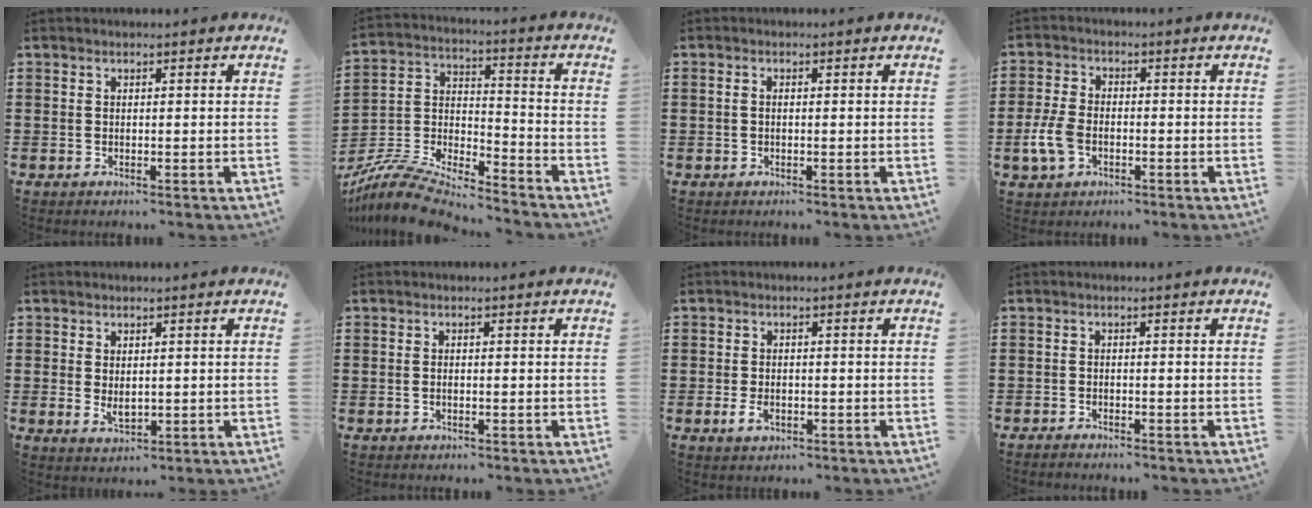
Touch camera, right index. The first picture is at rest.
{"total": 9.3, "force": [-8.7, 1.4, 2.9], "torque": [-0.070, 0.007, -0.177]}
{"total": 0.5, "force": [-0.2, 0.2, 0.4], "torque": [-0.010, -0.003, -0.004]}
{"total": 5.1, "force": [-1.6, 3.1, 3.7], "torque": [-0.100, -0.006, -0.036]}
{"total": 2.0, "force": [0.2, 1.0, 1.8], "torque": [-0.034, 0.000, 0.004]}
{"total": 0.7, "force": [-0.2, 0.3, 0.6], "torque": [-0.015, -0.001, -0.003]}
{"total": 2.0, "force": [-0.7, 1.1, 1.5], "torque": [-0.028, 0.000, -0.012]}
{"total": 1.0, "force": [-1.0, 0.0, -0.1], "torque": [-0.002, 0.001, -0.020]}